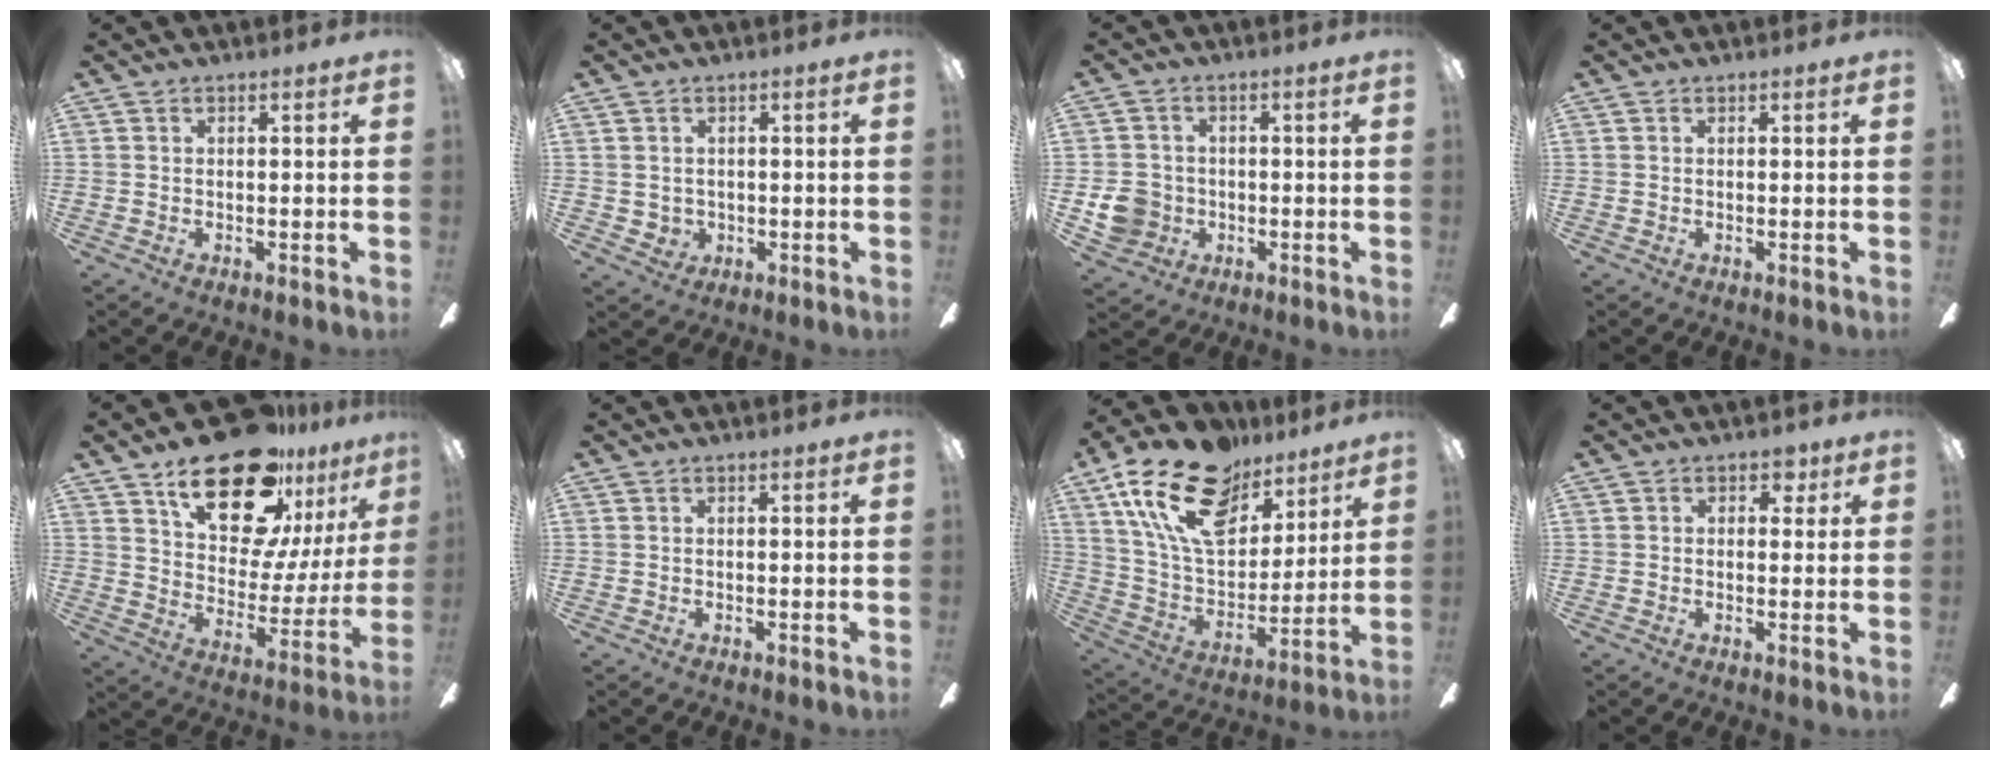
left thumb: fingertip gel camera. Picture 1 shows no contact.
{"total": 2.5, "force": [0.8, 2.4, 0.5], "torque": [-0.015, 0.000, 0.016]}
{"total": 7.5, "force": [-1.1, 7.0, 2.6], "torque": [-0.056, 0.015, -0.016]}
{"total": 0.0}
{"total": 24.6, "force": [16.5, 11.4, 14.2], "torque": [-0.221, -0.106, 0.288]}
{"total": 0.0}
{"total": 22.1, "force": [12.9, 12.1, 13.3], "torque": [-0.255, -0.051, 0.233]}
{"total": 3.0, "force": [1.1, 2.3, 1.6], "torque": [-0.007, 0.001, 0.014]}